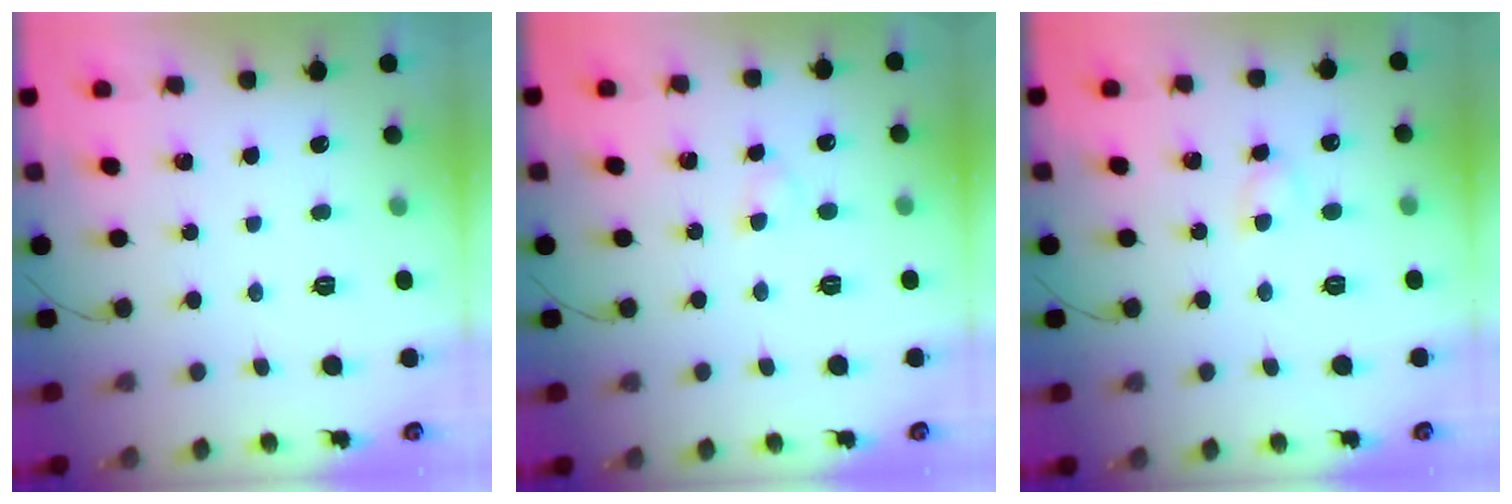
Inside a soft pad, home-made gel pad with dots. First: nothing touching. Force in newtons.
{"total": 2.0, "press": 1.7, "slide": 1.0}
{"total": 2.9, "press": 2.7, "slide": 1.0}